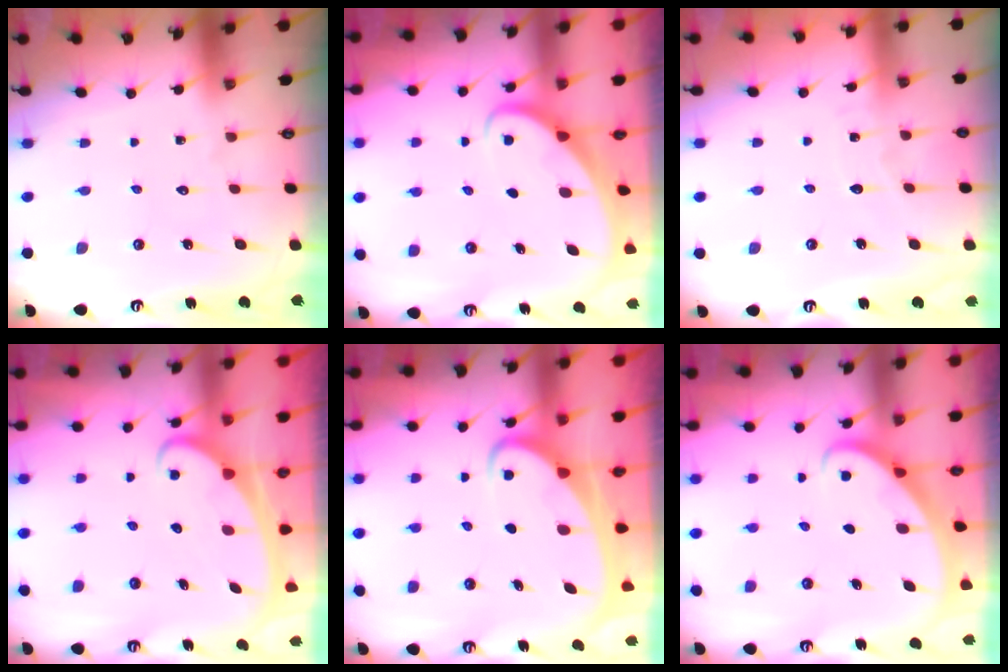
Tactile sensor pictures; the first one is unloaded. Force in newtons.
{"total": 2.3, "press": 2.3, "slide": 0.2}
{"total": 3.5, "press": 3.5, "slide": 0.2}
{"total": 2.3, "press": 2.3, "slide": 0.3}
{"total": 3.7, "press": 3.7, "slide": 0.4}
{"total": 2.8, "press": 2.8, "slide": 0.2}